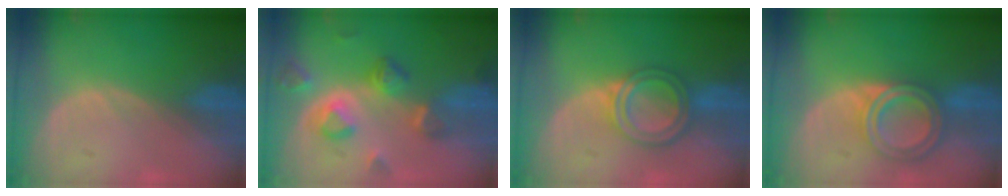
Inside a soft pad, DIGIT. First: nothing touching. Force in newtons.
{"total": 7.9, "press": 7.1, "slide": 3.4}
{"total": 6.1, "press": 5.3, "slide": 3.0}
{"total": 6.8, "press": 6.0, "slide": 3.2}